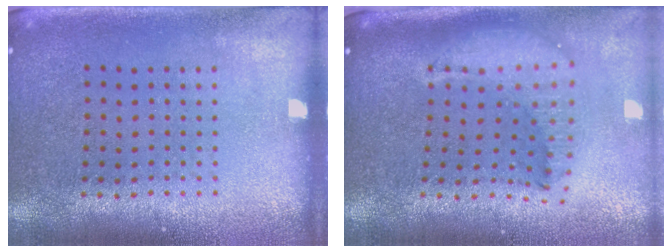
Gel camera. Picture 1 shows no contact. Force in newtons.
{"total": 2.2, "press": 1.7, "slide": 1.4}